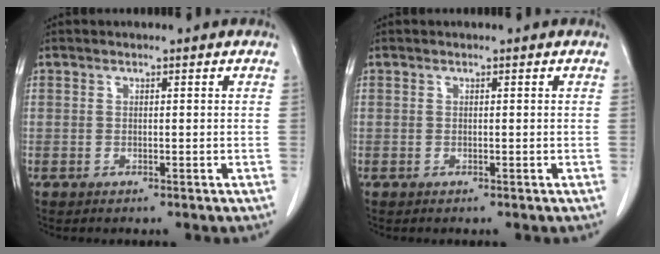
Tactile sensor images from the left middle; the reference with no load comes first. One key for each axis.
{"total": 0.0}